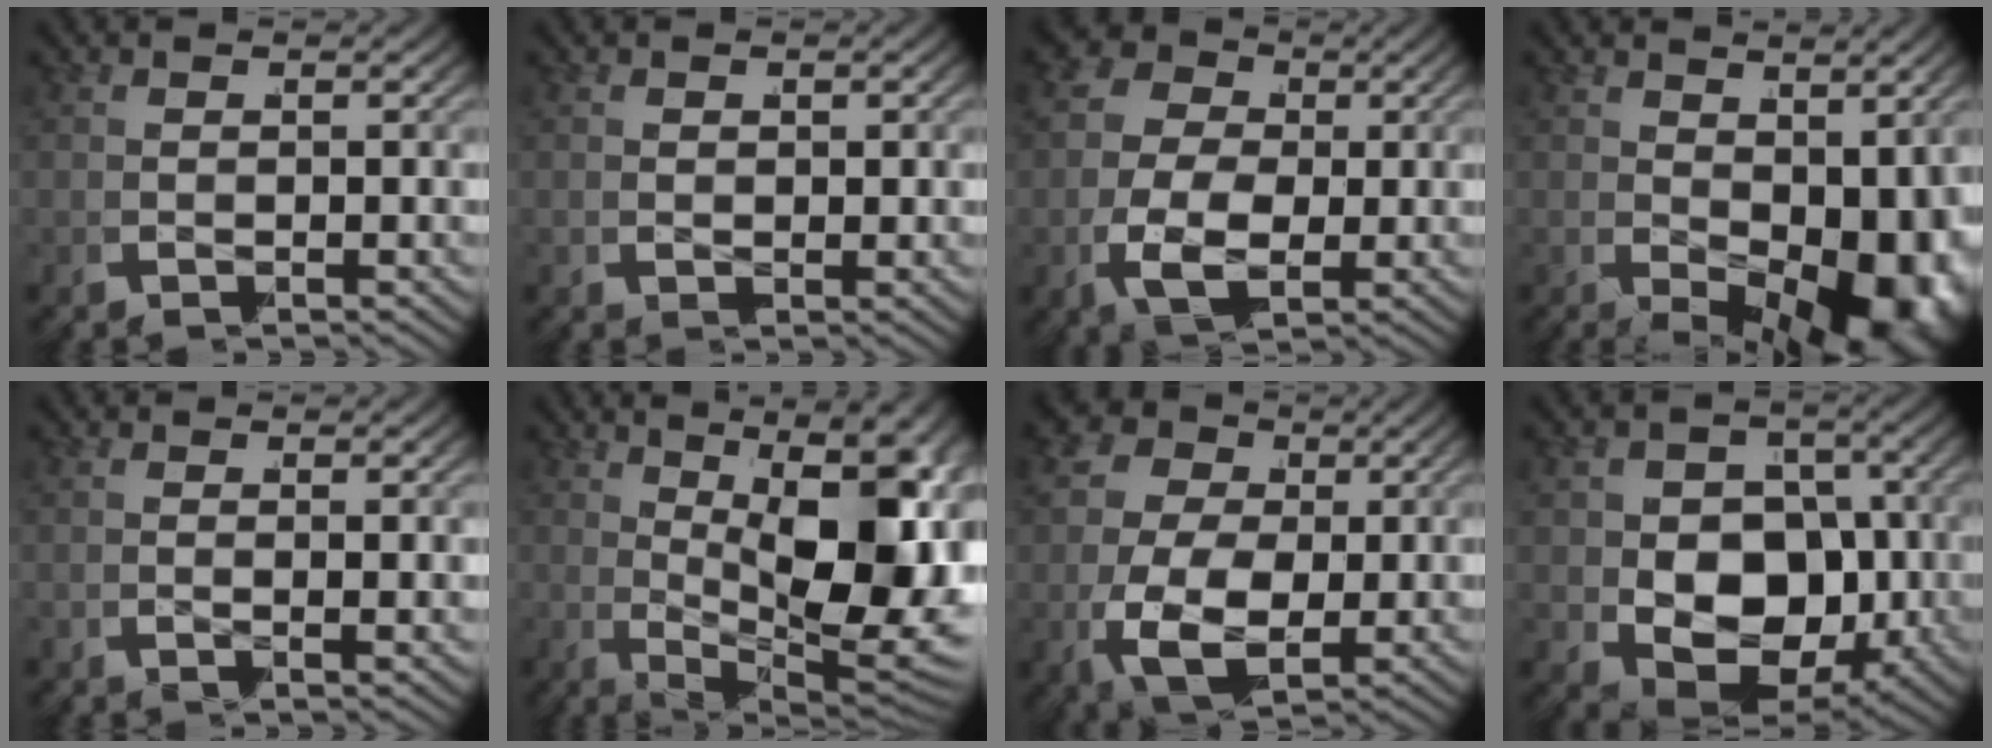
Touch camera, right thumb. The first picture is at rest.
{"total": 0.7, "force": [0.1, 0.6, 0.4], "torque": [0.001, -0.007, 0.007]}
{"total": 12.1, "force": [0.1, 9.5, 7.4], "torque": [-0.148, -0.022, -0.001]}
{"total": 12.3, "force": [-2.9, 7.1, 9.6], "torque": [-0.148, -0.043, -0.022]}
{"total": 0.6, "force": [0.1, -0.2, 0.6], "torque": [-0.005, 0.004, -0.002]}
{"total": 16.5, "force": [-1.6, 8.3, 14.1], "torque": [-0.215, -0.042, -0.003]}
{"total": 15.0, "force": [-1.1, 12.0, 9.0], "torque": [-0.200, -0.056, -0.006]}
{"total": 14.2, "force": [-1.5, 10.5, 9.4], "torque": [-0.182, -0.053, -0.003]}